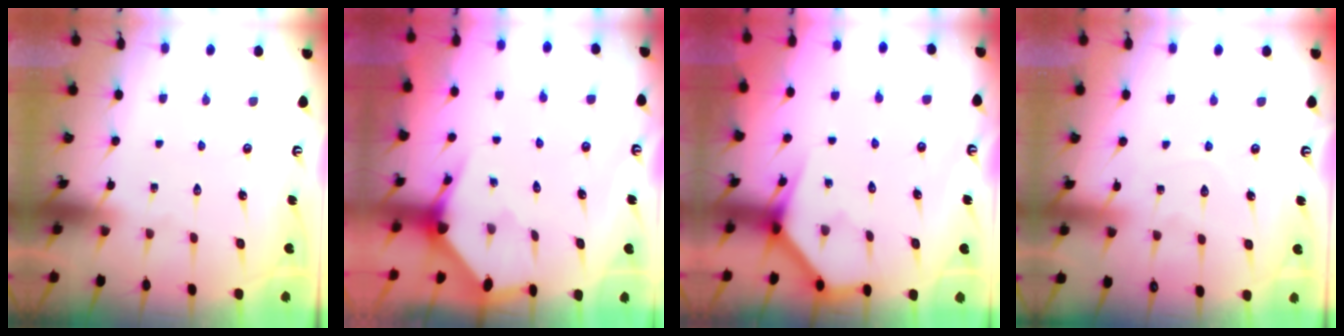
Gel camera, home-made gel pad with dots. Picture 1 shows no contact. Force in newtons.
{"total": 3.1, "press": 3.0, "slide": 0.3}
{"total": 4.0, "press": 3.9, "slide": 0.2}
{"total": 4.9, "press": 4.9, "slide": 0.4}